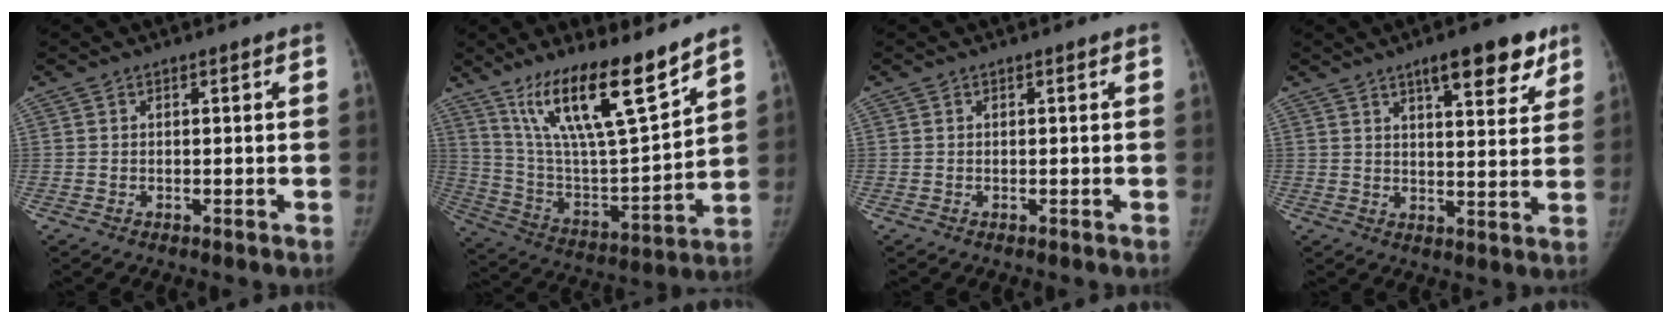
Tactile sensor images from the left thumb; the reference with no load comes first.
{"total": 20.1, "force": [13.9, 3.8, 14.0], "torque": [-0.217, -0.075, 0.258]}
{"total": 0.0}
{"total": 11.1, "force": [7.0, 3.5, 7.9], "torque": [-0.079, -0.033, 0.098]}